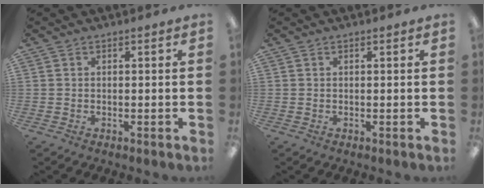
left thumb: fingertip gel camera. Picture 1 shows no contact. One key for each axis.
{"total": 0.0}